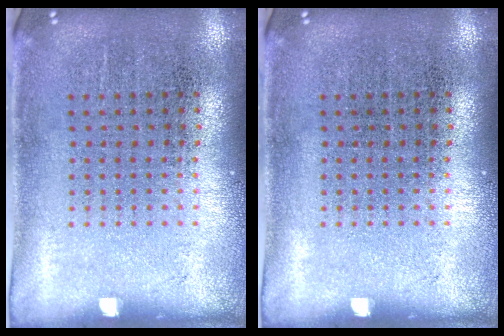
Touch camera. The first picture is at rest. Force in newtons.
{"total": 0.0}